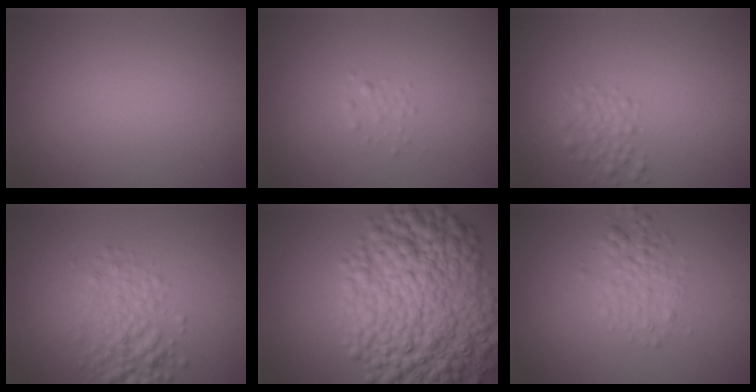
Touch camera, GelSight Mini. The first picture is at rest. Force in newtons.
{"total": 0.7, "press": 0.7, "slide": 0.0}
{"total": 1.8, "press": 1.8, "slide": 0.1}
{"total": 3.4, "press": 3.4, "slide": 0.0}
{"total": 11.7, "press": 11.7, "slide": 0.2}
{"total": 2.1, "press": 2.1, "slide": 0.1}